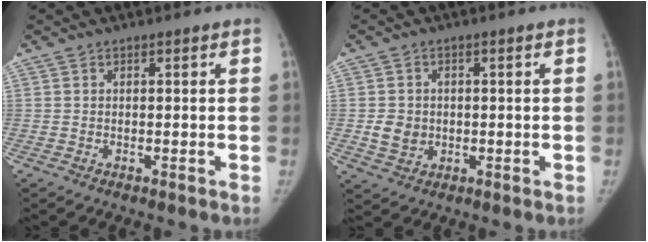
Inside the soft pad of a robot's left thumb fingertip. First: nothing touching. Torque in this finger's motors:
{"motor_torque": [-0.10, 0.11, 0.38, -0.28, 0.01]}